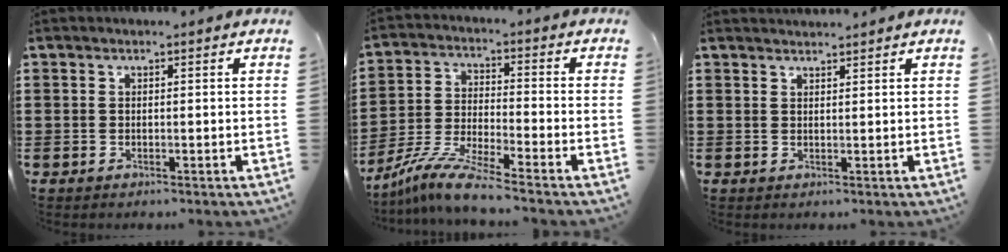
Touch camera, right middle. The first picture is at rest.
{"total": 8.2, "force": [-7.2, -0.1, 3.9], "torque": [-0.091, -0.007, -0.147]}
{"total": 1.3, "force": [1.3, 0.0, 0.0], "torque": [-0.003, -0.001, 0.024]}